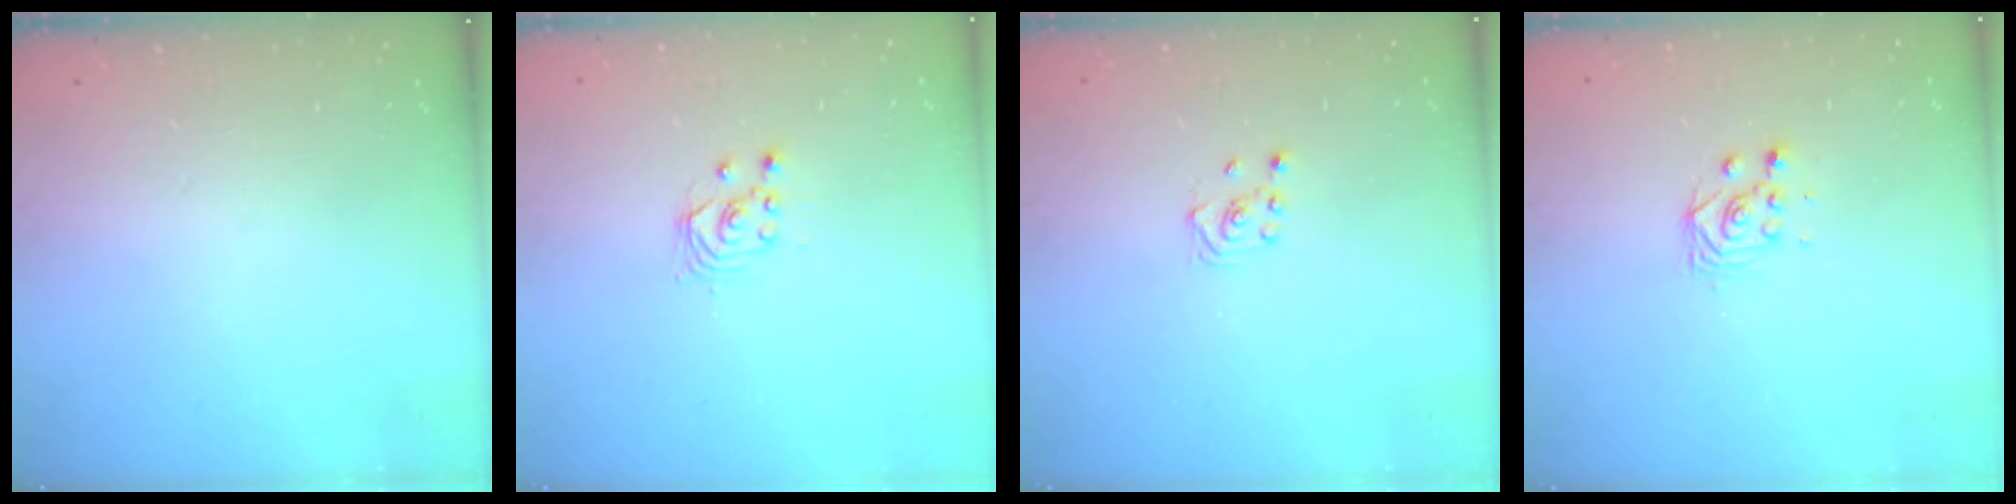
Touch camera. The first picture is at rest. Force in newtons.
{"total": 2.5, "press": 2.5, "slide": 0.2}
{"total": 1.9, "press": 1.8, "slide": 0.6}
{"total": 2.8, "press": 2.5, "slide": 1.3}